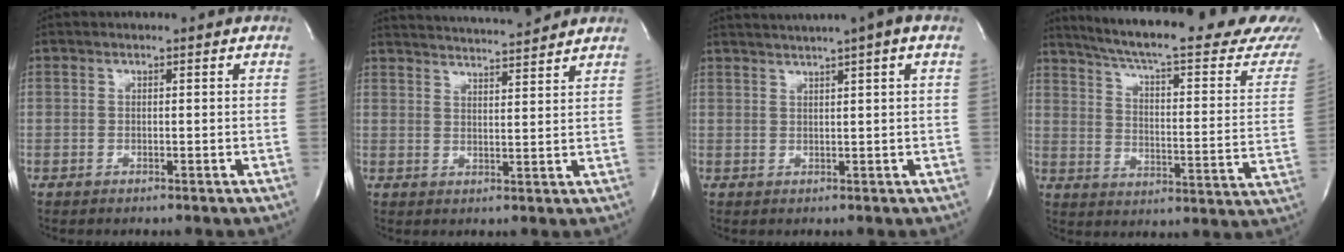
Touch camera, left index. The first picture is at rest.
{"total": 12.7, "force": [11.9, 0.0, 4.4], "torque": [-0.079, 0.009, 0.166]}
{"total": 9.1, "force": [6.7, -0.6, 6.2], "torque": [-0.102, 0.030, 0.080]}
{"total": 28.7, "force": [25.0, 1.8, 14.0], "torque": [-0.212, -0.077, 0.313]}